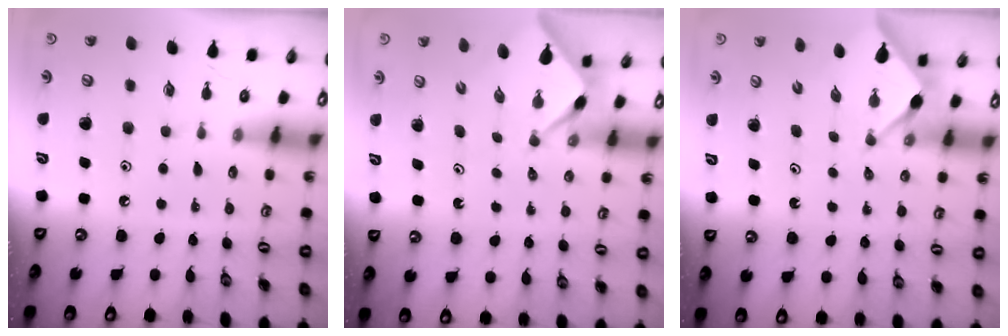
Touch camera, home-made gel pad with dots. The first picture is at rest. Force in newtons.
{"total": 2.3, "press": 2.2, "slide": 0.3}
{"total": 3.1, "press": 3.1, "slide": 0.4}